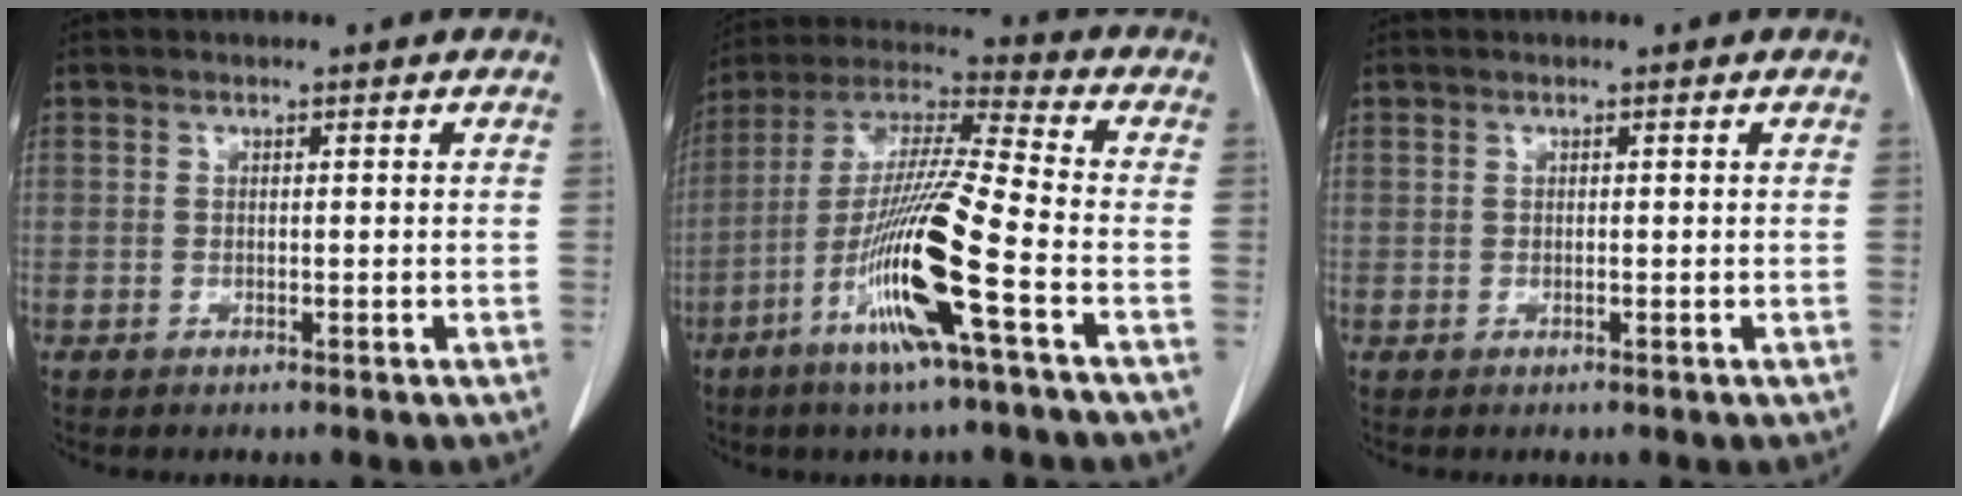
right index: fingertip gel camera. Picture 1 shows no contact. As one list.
[{"total": 16.2, "force": [-6.4, -0.5, 14.9], "torque": [-0.302, -0.015, -0.125]}, {"total": 0.0}]